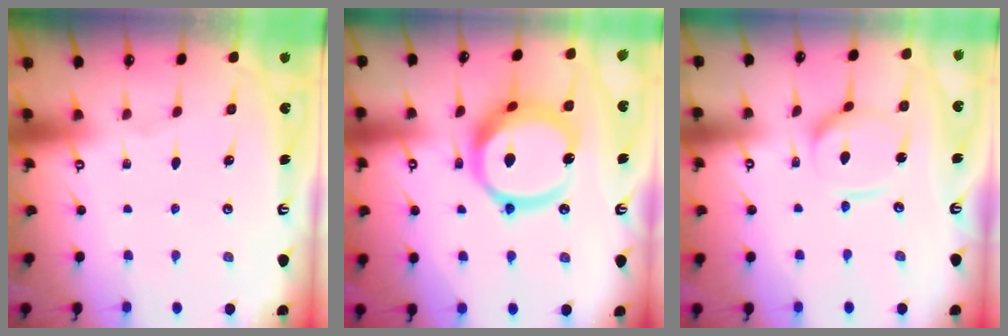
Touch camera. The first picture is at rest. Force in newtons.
{"total": 16.3, "press": 16.2, "slide": 1.8}
{"total": 11.8, "press": 11.7, "slide": 1.1}